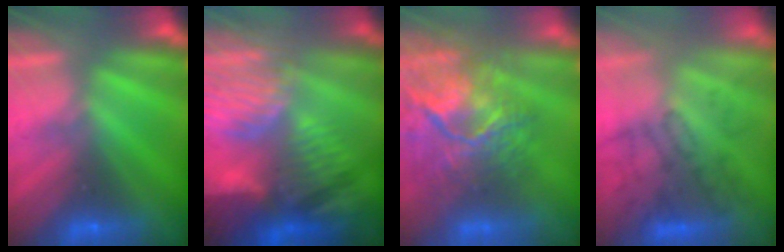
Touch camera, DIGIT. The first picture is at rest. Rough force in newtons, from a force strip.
{"total": 11.8}
{"total": 7.7}
{"total": 3.2}